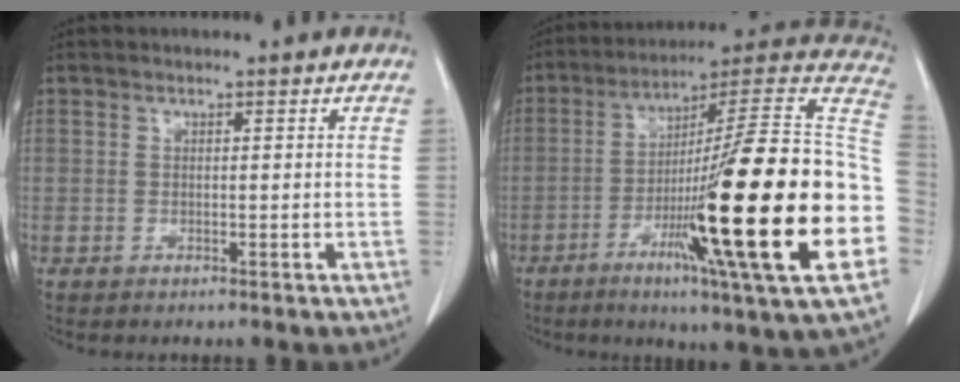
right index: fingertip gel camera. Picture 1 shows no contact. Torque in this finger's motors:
{"motor_torque": [2.06, -0.08, 1.05, 0.21]}